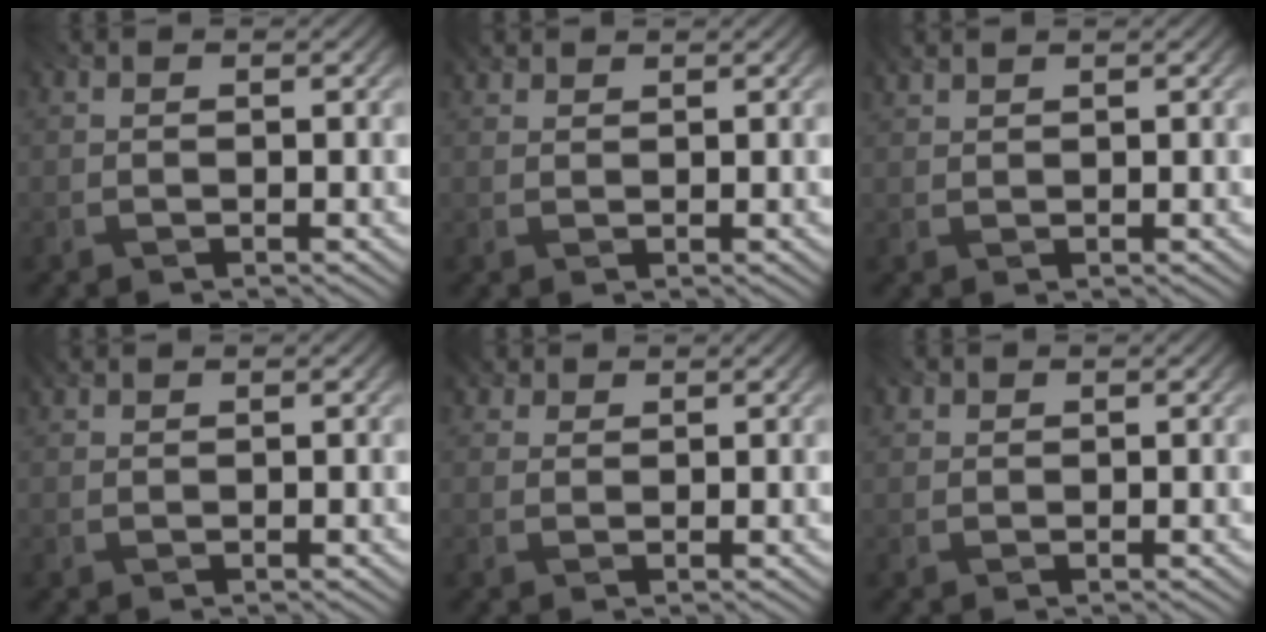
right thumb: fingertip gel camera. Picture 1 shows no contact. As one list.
[{"total": 1.7, "force": [1.5, 0.6, 0.5], "torque": [-0.014, 0.002, 0.025]}, {"total": 1.3, "force": [1.3, 0.1, 0.4], "torque": [-0.011, 0.001, 0.021]}, {"total": 0.9, "force": [0.9, 0.1, 0.3], "torque": [-0.008, 0.000, 0.016]}, {"total": 2.3, "force": [1.8, 1.3, 0.7], "torque": [-0.017, 0.000, 0.032]}, {"total": 1.2, "force": [0.9, 0.8, 0.2], "torque": [-0.006, 0.001, 0.016]}]